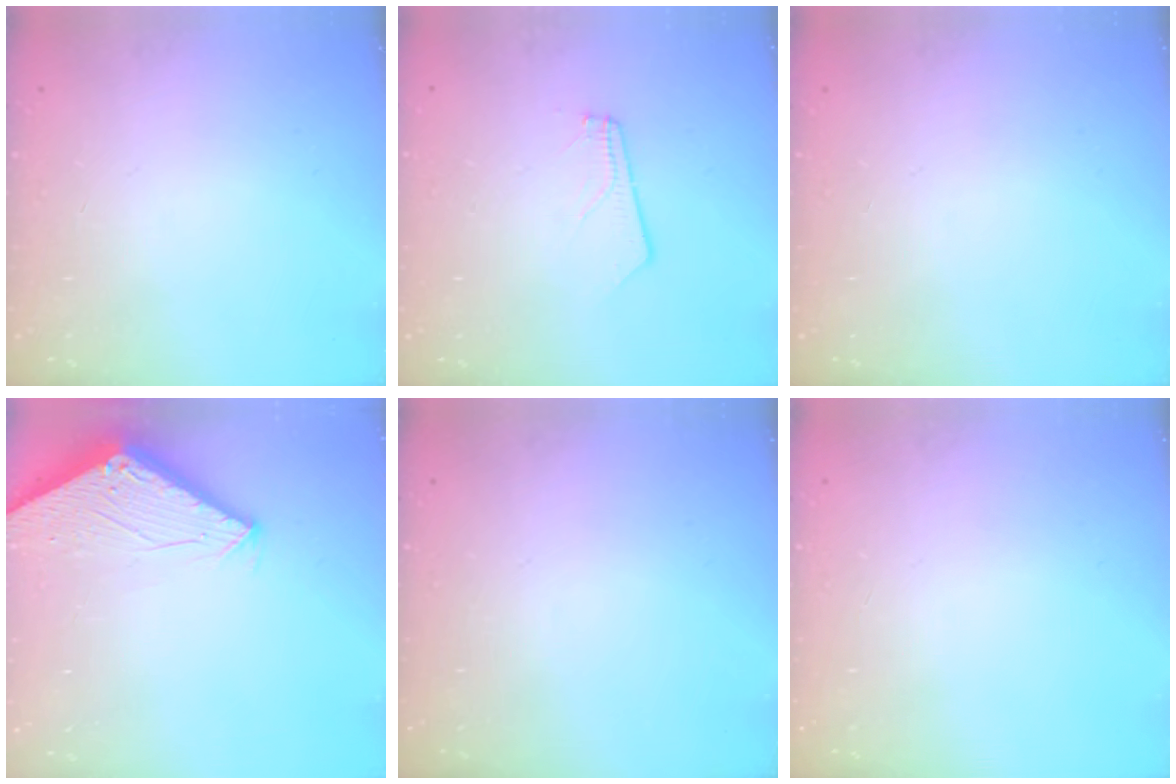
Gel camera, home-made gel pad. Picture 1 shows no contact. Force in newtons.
{"total": 2.7, "press": 2.7, "slide": 0.4}
{"total": 0.0}
{"total": 2.9, "press": 2.9, "slide": 0.2}
{"total": 0.0}
{"total": 0.0}